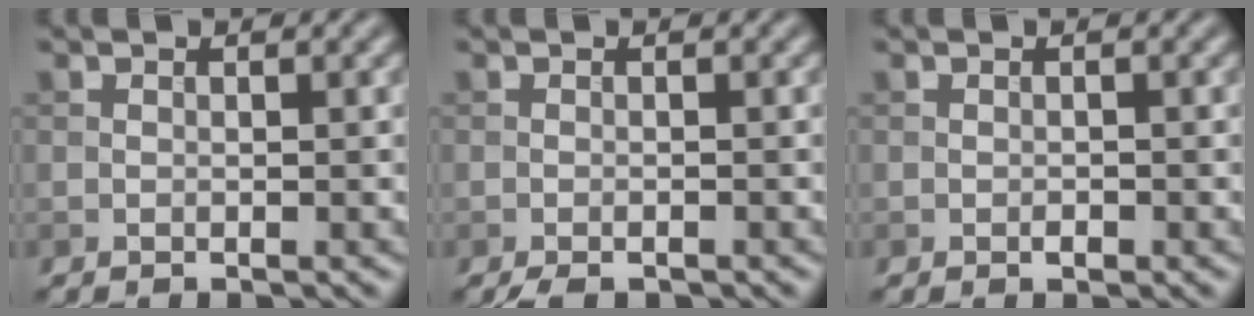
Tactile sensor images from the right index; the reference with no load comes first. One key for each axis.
{"total": 2.0, "fx": -1.6, "fy": 0.6, "fz": 1.2, "tx": -0.020, "ty": -0.002, "tz": -0.025}
{"total": 0.6, "fx": -0.3, "fy": 0.3, "fz": 0.4, "tx": -0.004, "ty": 0.000, "tz": -0.005}